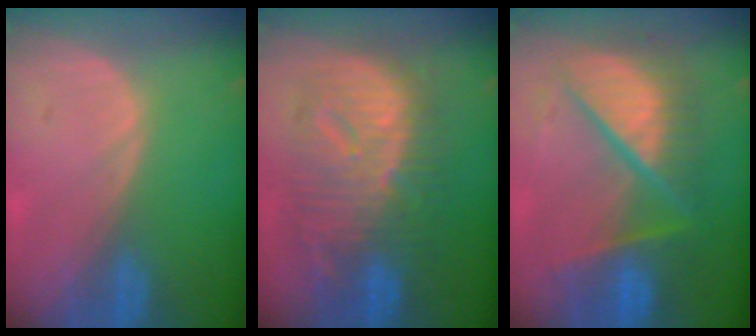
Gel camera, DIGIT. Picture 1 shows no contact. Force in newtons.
{"total": 12.5, "press": 12.4, "slide": 1.3}
{"total": 11.0, "press": 10.9, "slide": 1.1}